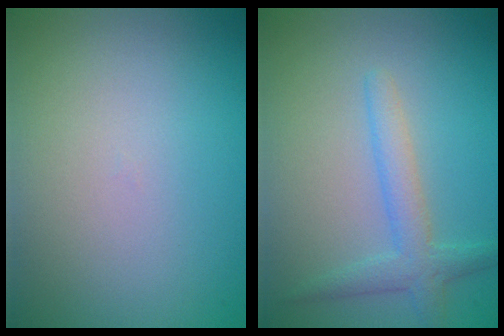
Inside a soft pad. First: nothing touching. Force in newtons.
{"total": 2.8, "press": 2.7, "slide": 0.2}